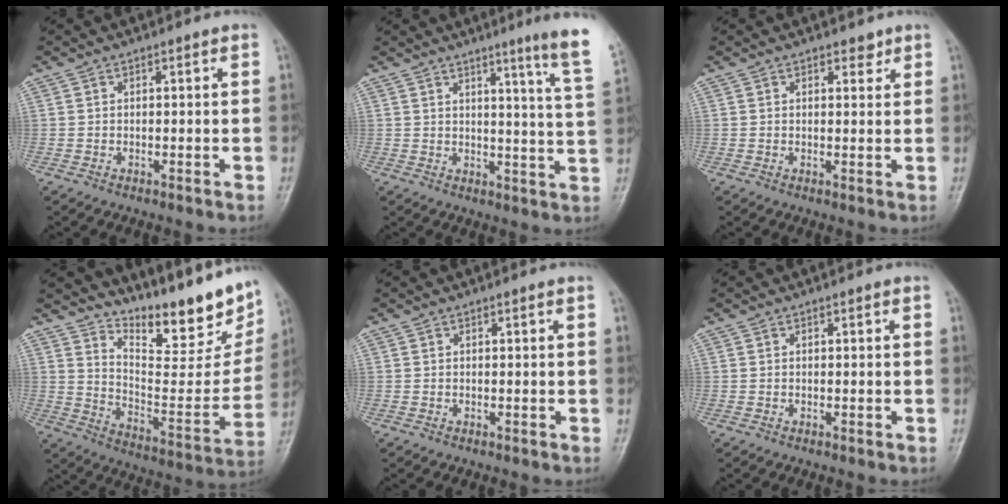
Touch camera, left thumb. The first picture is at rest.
{"total": 11.0, "force": [7.3, -0.9, 8.1], "torque": [-0.101, -0.050, 0.078]}
{"total": 1.9, "force": [1.3, 1.1, 0.7], "torque": [0.005, -0.007, 0.015]}
{"total": 20.4, "force": [15.6, 6.4, 11.5], "torque": [-0.129, -0.105, 0.235]}
{"total": 0.0}
{"total": 0.0}